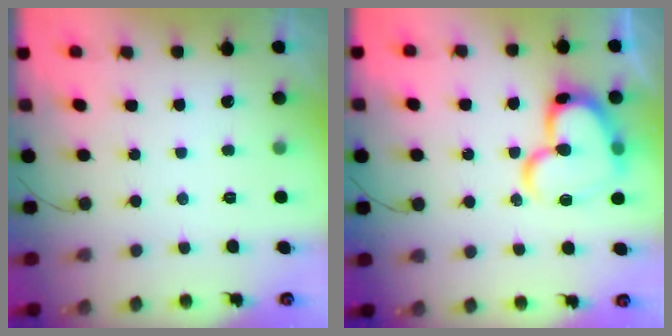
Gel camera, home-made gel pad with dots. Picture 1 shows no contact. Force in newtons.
{"total": 19.0, "press": 18.9, "slide": 2.0}